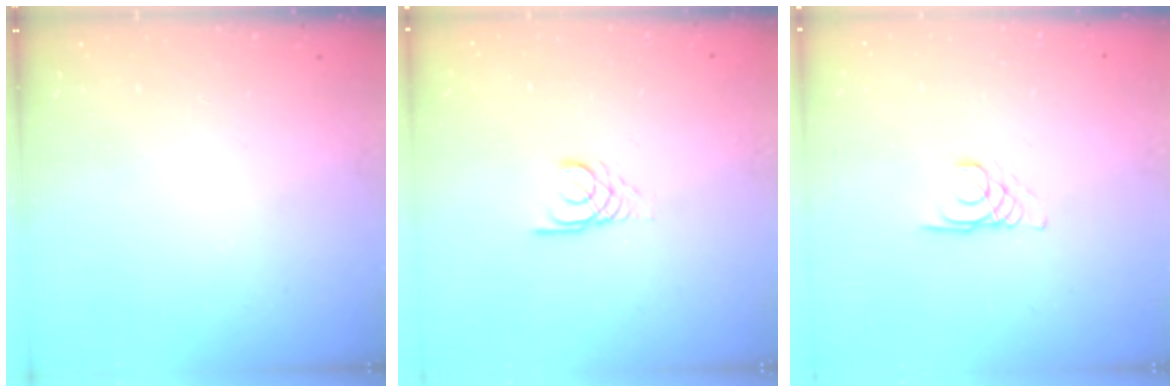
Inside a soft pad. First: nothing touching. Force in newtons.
{"total": 2.5, "press": 2.5, "slide": 0.2}
{"total": 1.7, "press": 1.7, "slide": 0.2}